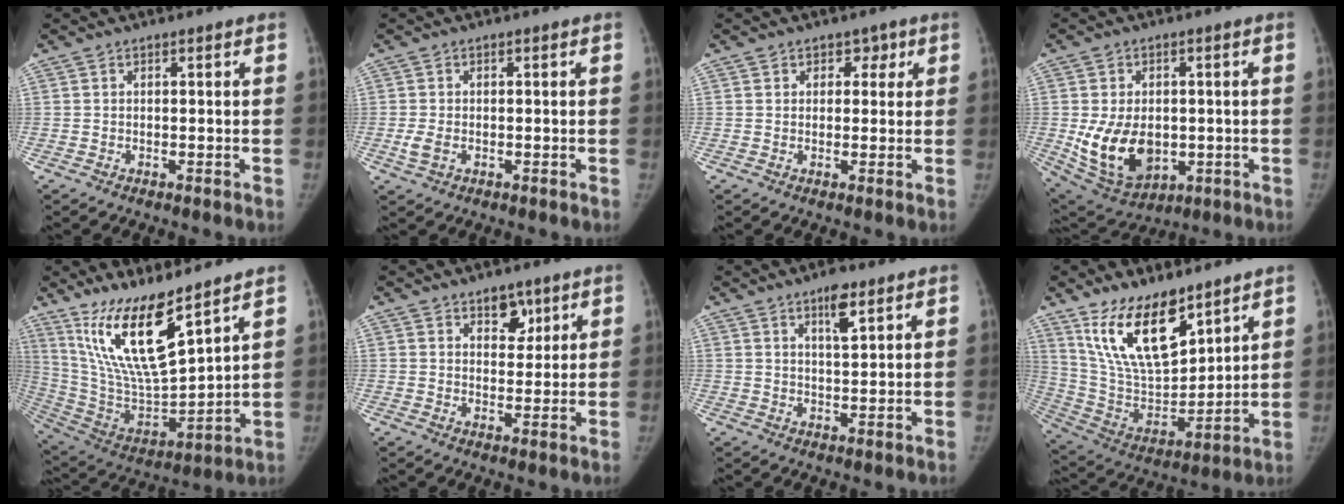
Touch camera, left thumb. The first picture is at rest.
{"total": 2.9, "force": [-0.6, 1.9, 2.0], "torque": [-0.048, -0.003, -0.011]}
{"total": 3.2, "force": [1.5, 2.6, 1.0], "torque": [0.018, -0.005, 0.016]}
{"total": 13.8, "force": [-1.5, 9.7, 9.8], "torque": [-0.145, -0.007, 0.003]}
{"total": 18.6, "force": [12.2, 4.4, 13.3], "torque": [-0.230, -0.073, 0.247]}
{"total": 5.1, "force": [3.1, 3.2, 2.6], "torque": [-0.006, -0.019, 0.046]}
{"total": 5.2, "force": [3.1, 1.6, 3.8], "torque": [-0.053, -0.018, 0.051]}
{"total": 18.5, "force": [11.9, 8.0, 11.6], "torque": [-0.166, -0.069, 0.239]}